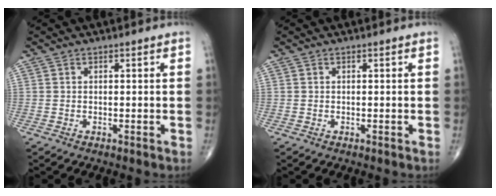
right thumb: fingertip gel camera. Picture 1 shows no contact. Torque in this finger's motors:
{"motor_torque": [-0.23, 0.00, -0.02, 0.01, 0.00]}